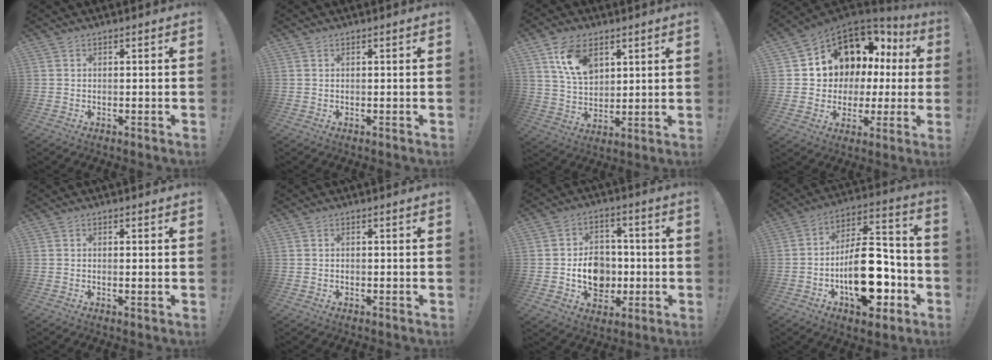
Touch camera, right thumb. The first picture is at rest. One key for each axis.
{"total": 0.0}
{"total": 12.2, "fx": 6.1, "fy": 8.0, "fz": 7.0, "tx": -0.112, "ty": -0.017, "tz": 0.117}
{"total": 10.7, "fx": 5.0, "fy": 8.5, "fz": 4.2, "tx": -0.069, "ty": -0.049, "tz": 0.109}
{"total": 1.0, "fx": 0.1, "fy": 0.1, "fz": 0.9, "tx": -0.003, "ty": -0.006, "tz": -0.002}
{"total": 0.7, "fx": -0.3, "fy": 0.6, "fz": 0.2, "tx": -0.006, "ty": 0.003, "tz": -0.006}
{"total": 11.4, "fx": -1.8, "fy": 9.4, "fz": 6.1, "tx": -0.093, "ty": 0.006, "tz": -0.028}
{"total": 22.4, "fx": -6.6, "fy": 11.7, "fz": 17.9, "tx": -0.272, "ty": 0.051, "tz": -0.090}